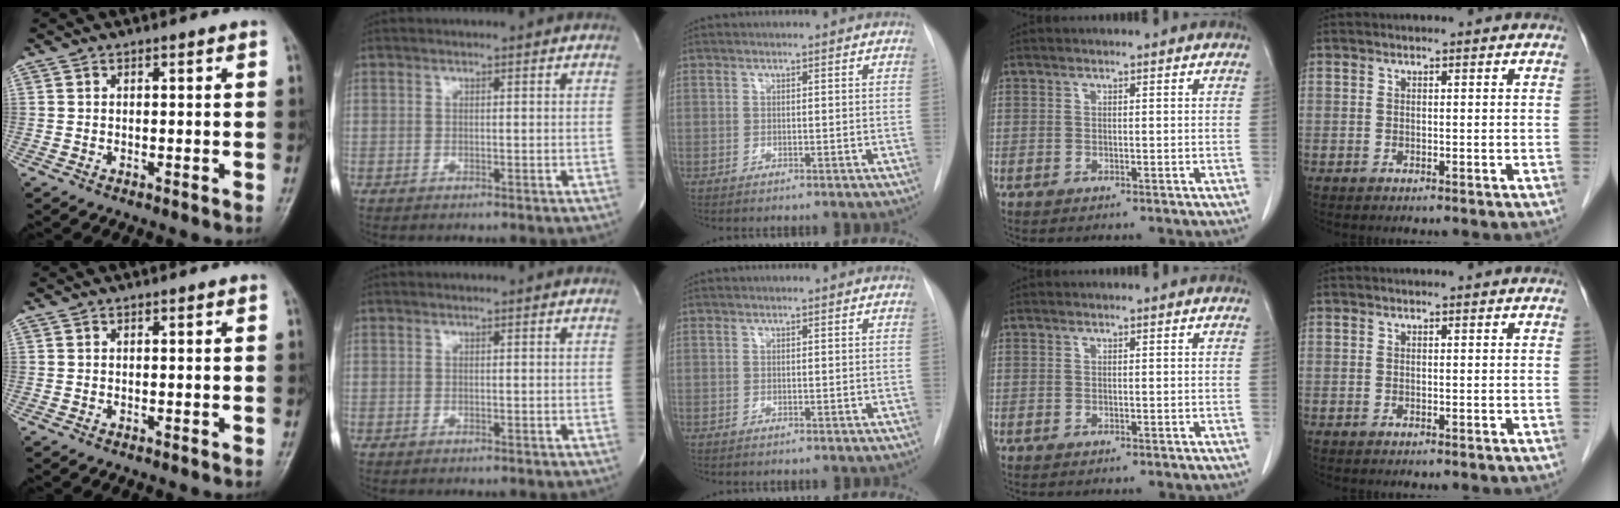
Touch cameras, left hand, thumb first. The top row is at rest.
{}